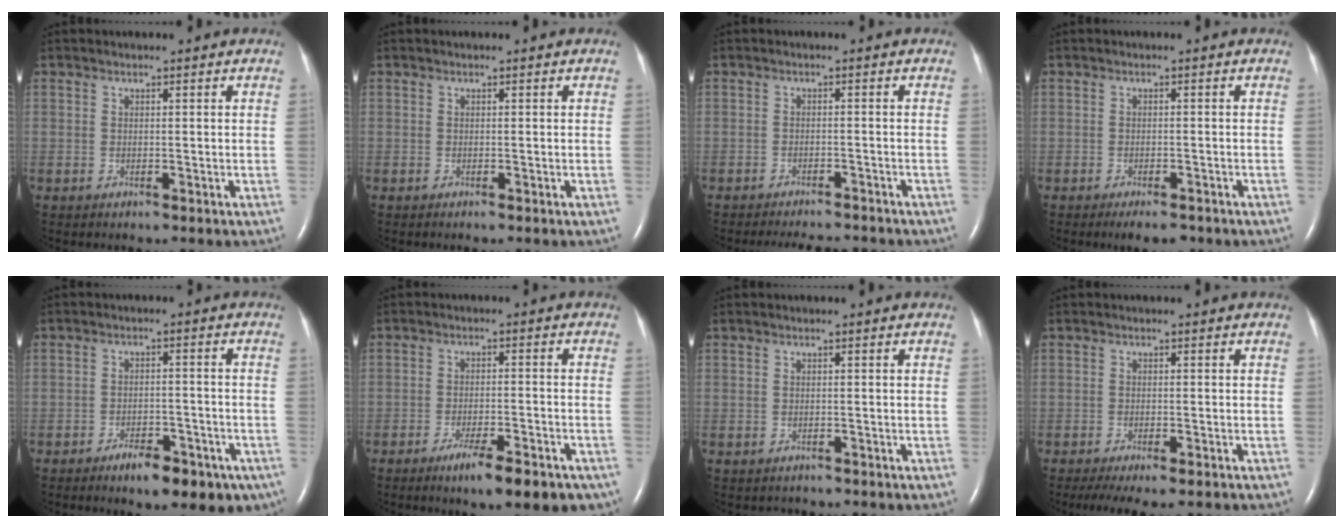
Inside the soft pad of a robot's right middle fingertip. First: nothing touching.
{"total": 0.0}
{"total": 8.2, "force": [-7.6, 1.4, 2.7], "torque": [-0.036, -0.009, -0.097]}
{"total": 3.3, "force": [-2.5, 1.0, 1.9], "torque": [-0.021, -0.004, -0.033]}
{"total": 8.1, "force": [-5.4, 3.2, 5.1], "torque": [-0.060, 0.004, -0.077]}
{"total": 9.2, "force": [-6.3, 1.7, 6.5], "torque": [-0.082, -0.010, -0.089]}
{"total": 0.5, "force": [-0.4, 0.2, 0.1], "torque": [-0.009, -0.001, -0.006]}
{"total": 8.8, "force": [-6.9, 1.6, 5.2], "torque": [-0.069, -0.014, -0.099]}